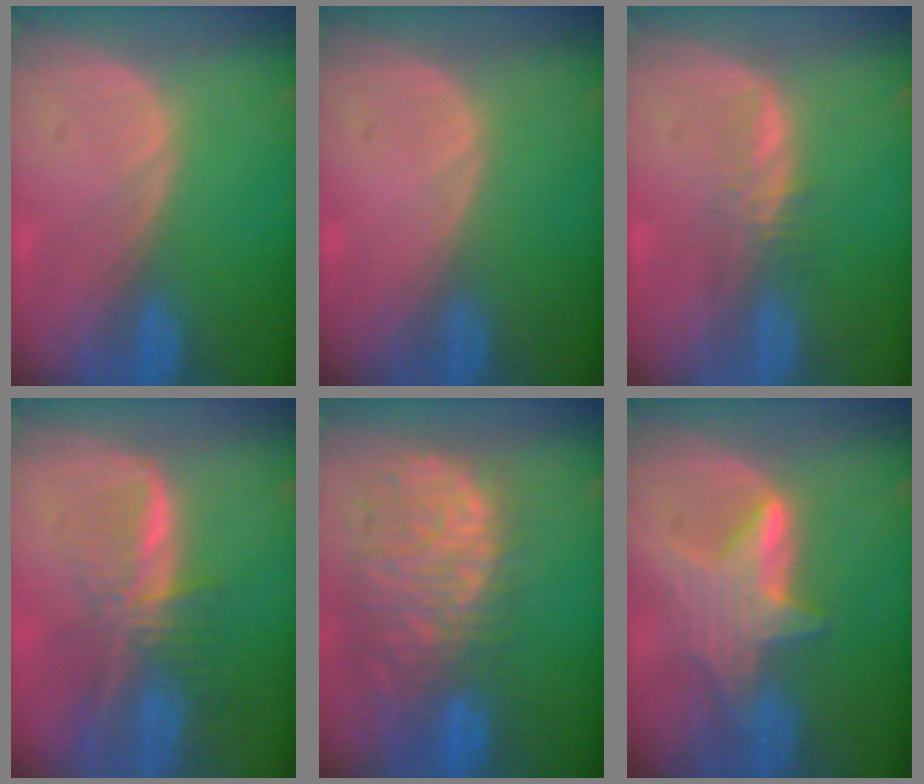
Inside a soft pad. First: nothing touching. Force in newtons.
{"total": 0.0}
{"total": 2.4, "press": 2.4, "slide": 0.2}
{"total": 8.2, "press": 6.8, "slide": 4.5}
{"total": 13.1, "press": 10.8, "slide": 7.3}
{"total": 6.1, "press": 6.1, "slide": 0.1}